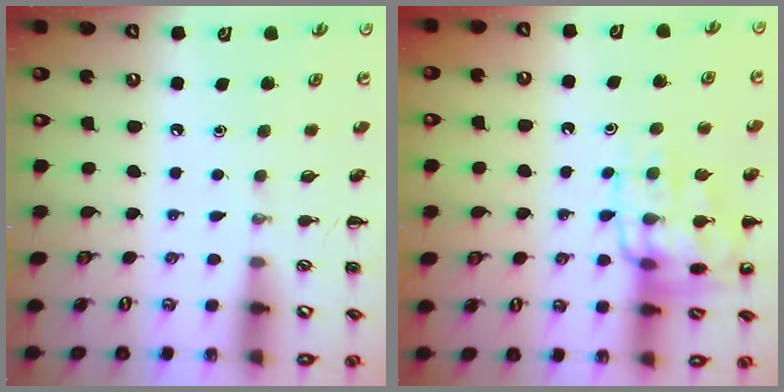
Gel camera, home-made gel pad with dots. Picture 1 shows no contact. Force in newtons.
{"total": 13.6, "press": 13.6, "slide": 0.9}